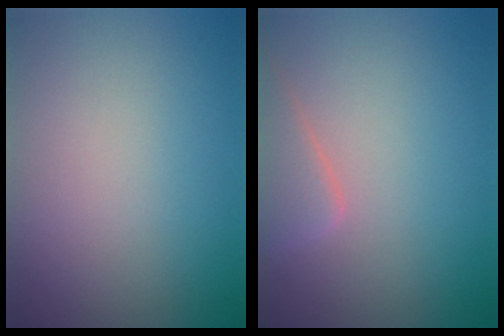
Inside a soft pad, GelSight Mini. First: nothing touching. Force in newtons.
{"total": 2.6, "press": 2.6, "slide": 0.3}